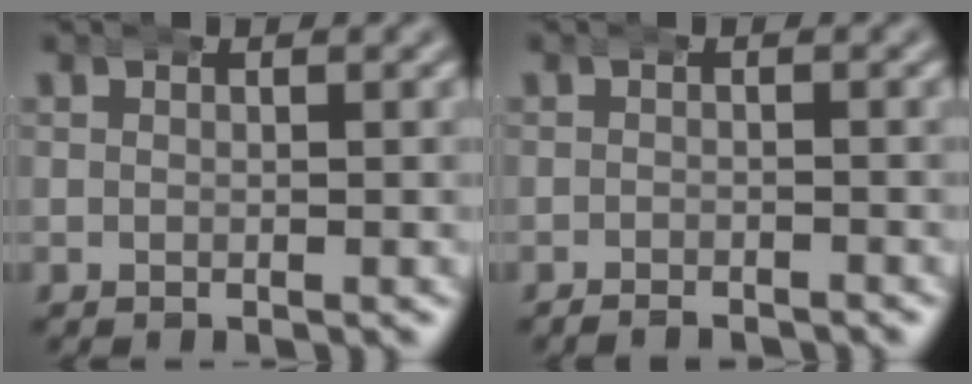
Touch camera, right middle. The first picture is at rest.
{"total": 1.6, "force": [-1.6, 0.0, 0.0], "torque": [0.000, -0.006, -0.026]}